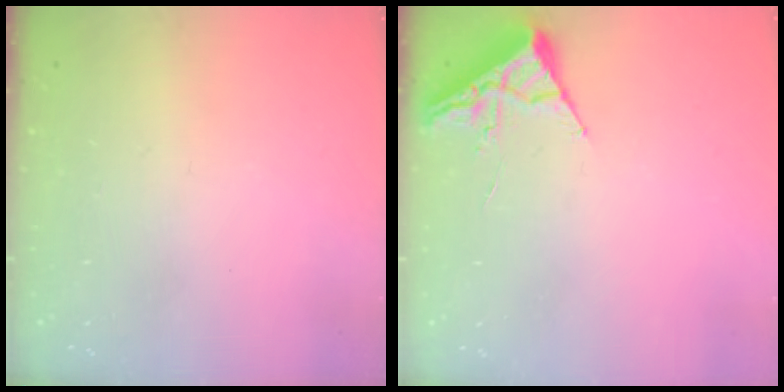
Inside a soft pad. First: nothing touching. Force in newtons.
{"total": 3.9, "press": 3.9, "slide": 0.5}